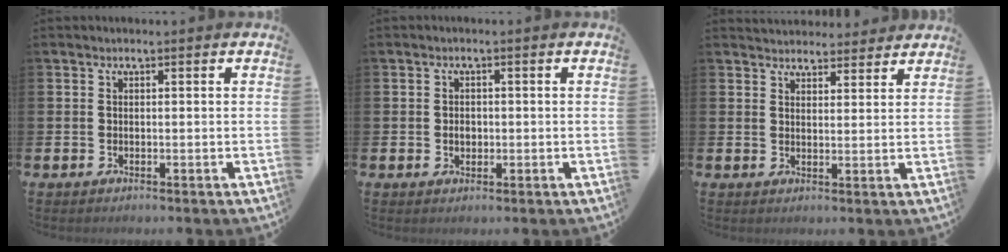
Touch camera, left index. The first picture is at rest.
{"total": 1.7, "force": [-0.1, 1.3, 1.0], "torque": [-0.009, 0.004, -0.007]}
{"total": 3.7, "force": [3.5, 1.1, -0.1], "torque": [0.002, -0.018, 0.063]}